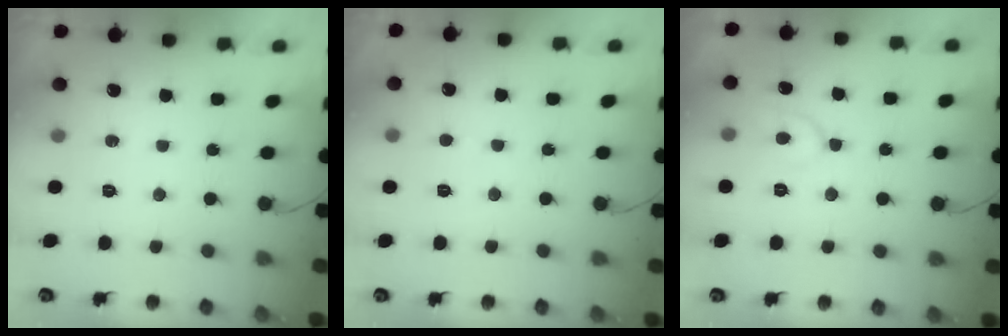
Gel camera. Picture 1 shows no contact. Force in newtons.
{"total": 1.7, "press": 1.7, "slide": 0.1}
{"total": 7.0, "press": 6.9, "slide": 0.8}